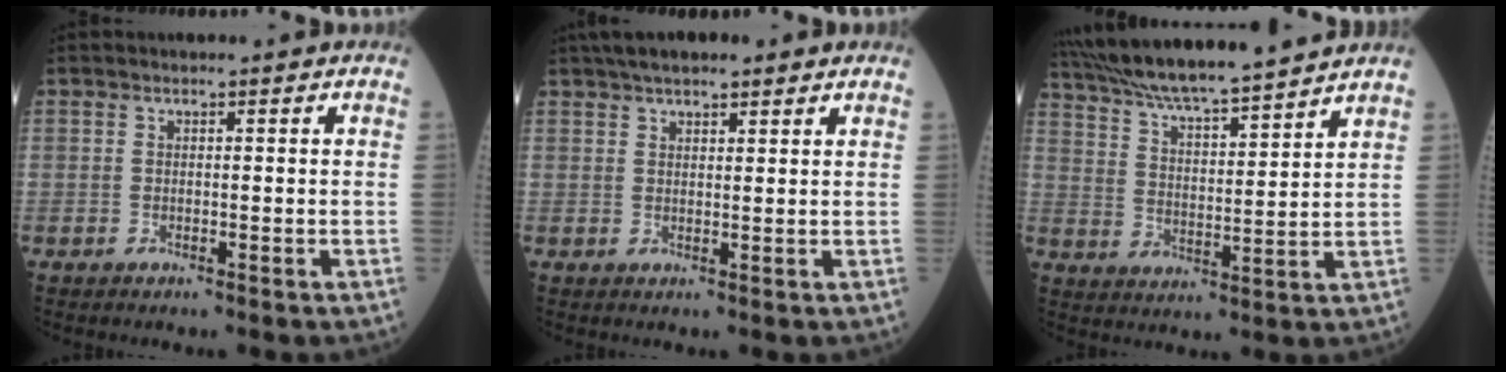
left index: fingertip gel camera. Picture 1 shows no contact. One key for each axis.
{"total": 6.0, "fx": 4.7, "fy": 1.5, "fz": 3.4, "tx": -0.054, "ty": 0.032, "tz": 0.075}
{"total": 17.2, "fx": 15.5, "fy": 0.5, "fz": 7.4, "tx": -0.136, "ty": 0.019, "tz": 0.255}